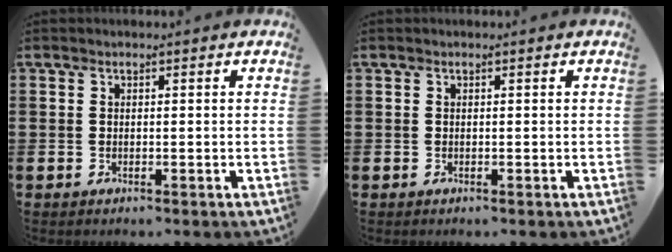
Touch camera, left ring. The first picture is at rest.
{"total": 0.0}